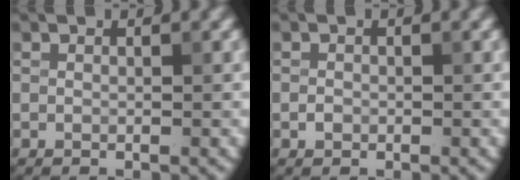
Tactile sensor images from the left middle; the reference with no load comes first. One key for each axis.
{"total": 0.7, "fx": -0.2, "fy": 0.6, "fz": 0.3, "tx": -0.002, "ty": -0.002, "tz": -0.006}